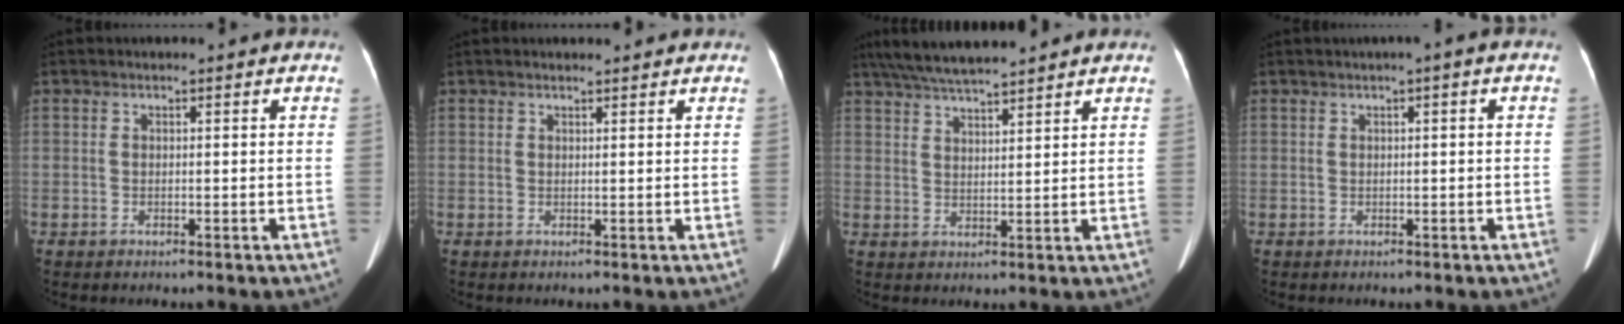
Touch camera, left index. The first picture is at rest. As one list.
[{"total": 2.3, "force": [2.2, 0.5, 0.6], "torque": [-0.008, 0.015, 0.026]}, {"total": 9.5, "force": [8.4, 0.6, 4.4], "torque": [-0.075, 0.029, 0.138]}, {"total": 1.1, "force": [0.2, -0.1, 1.1], "torque": [-0.017, 0.004, 0.003]}]